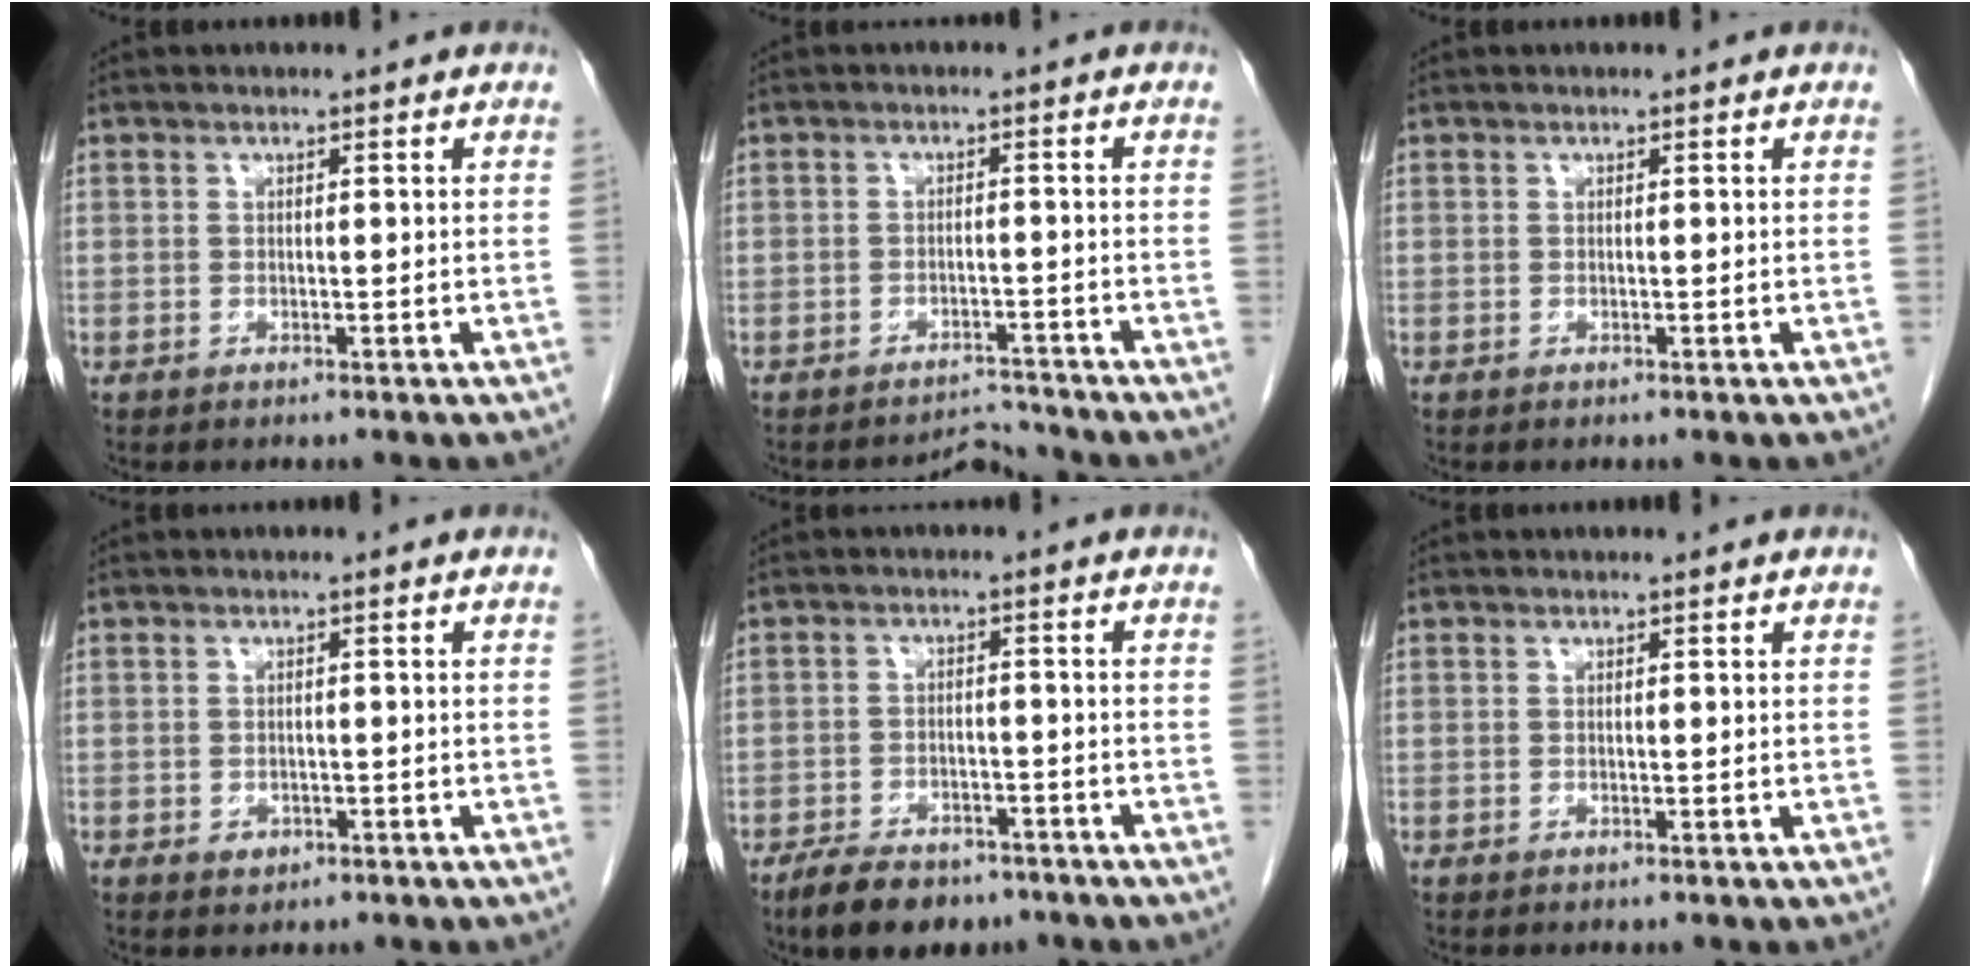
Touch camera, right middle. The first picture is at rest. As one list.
[{"total": 2.9, "force": [-2.6, 0.0, -1.2], "torque": [0.023, 0.003, -0.037]}, {"total": 0.0}, {"total": 1.5, "force": [-0.7, 1.2, 0.6], "torque": [-0.012, 0.002, -0.004]}, {"total": 8.3, "force": [-6.3, 3.7, 3.9], "torque": [-0.068, -0.003, -0.098]}, {"total": 0.0}]